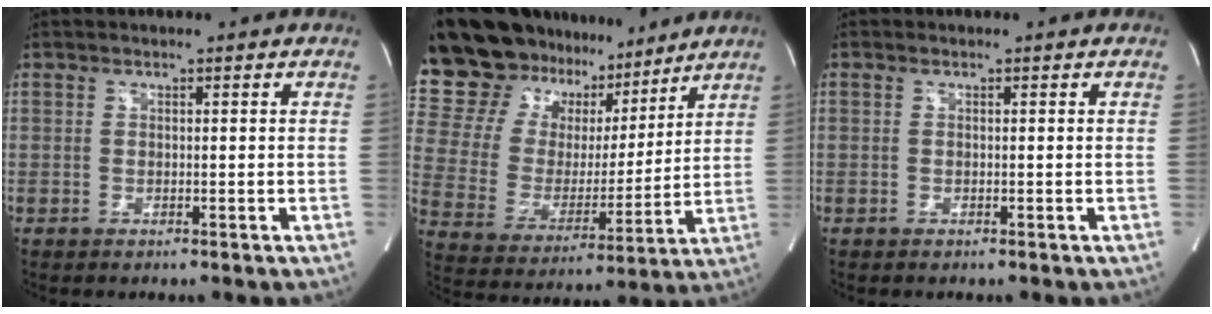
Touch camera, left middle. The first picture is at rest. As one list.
[{"total": 21.1, "force": [18.0, 8.8, 6.6], "torque": [-0.121, 0.029, 0.306]}, {"total": 0.0}]